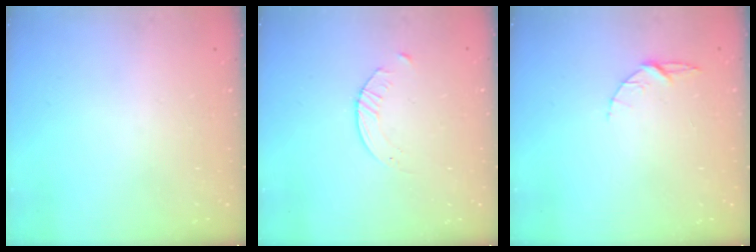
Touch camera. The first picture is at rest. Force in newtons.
{"total": 2.8, "press": 2.7, "slide": 0.3}
{"total": 5.1, "press": 5.1, "slide": 0.4}